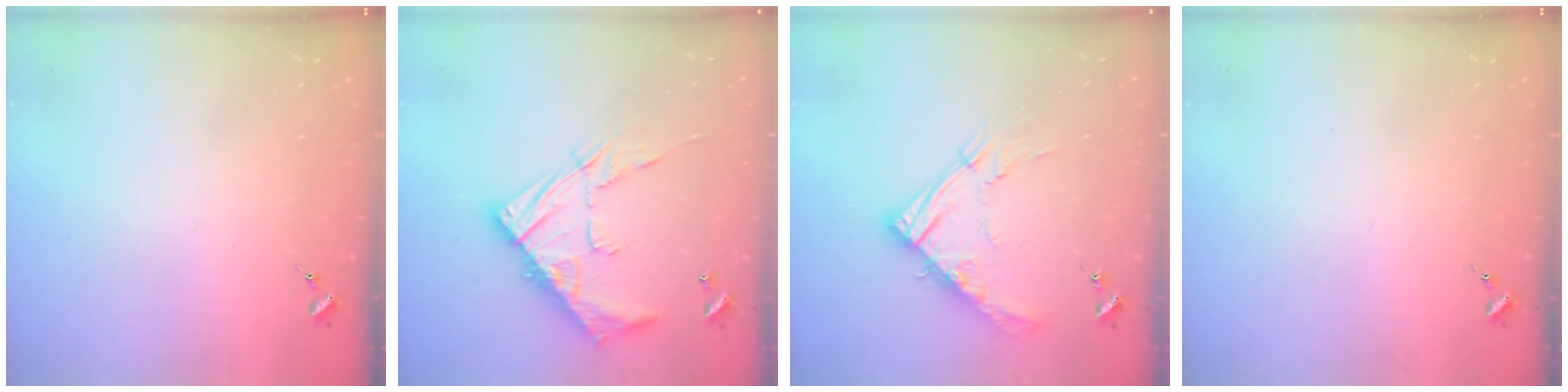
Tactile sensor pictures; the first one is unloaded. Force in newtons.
{"total": 17.3, "press": 17.3, "slide": 1.4}
{"total": 15.1, "press": 15.1, "slide": 1.5}
{"total": 0.0}